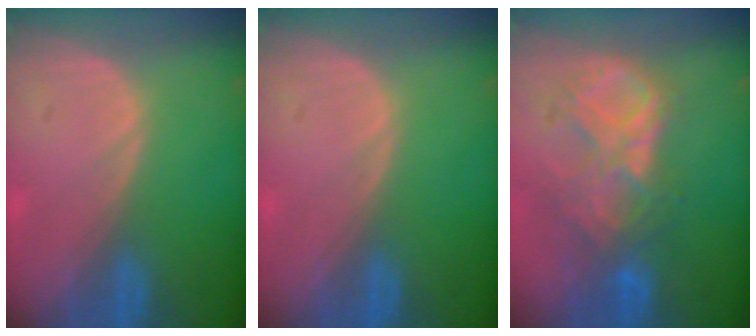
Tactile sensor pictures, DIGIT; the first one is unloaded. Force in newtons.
{"total": 0.0}
{"total": 9.0, "press": 7.8, "slide": 4.5}